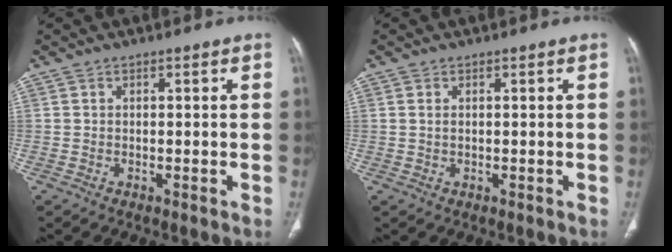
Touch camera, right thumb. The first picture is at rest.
{"total": 0.9, "force": [0.3, 0.4, 0.7], "torque": [-0.019, 0.004, 0.010]}